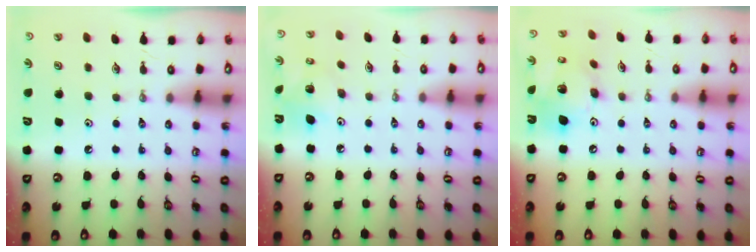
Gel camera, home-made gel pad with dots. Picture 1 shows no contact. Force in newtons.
{"total": 6.6, "press": 6.6, "slide": 0.3}
{"total": 16.0, "press": 15.8, "slide": 2.8}